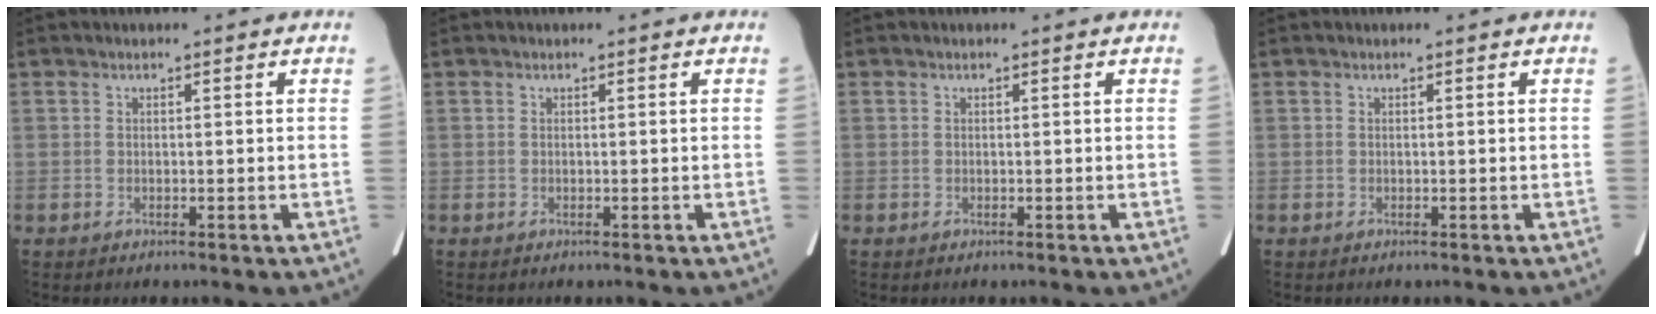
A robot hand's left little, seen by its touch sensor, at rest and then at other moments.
{"total": 0.0}
{"total": 0.0}
{"total": 0.0}